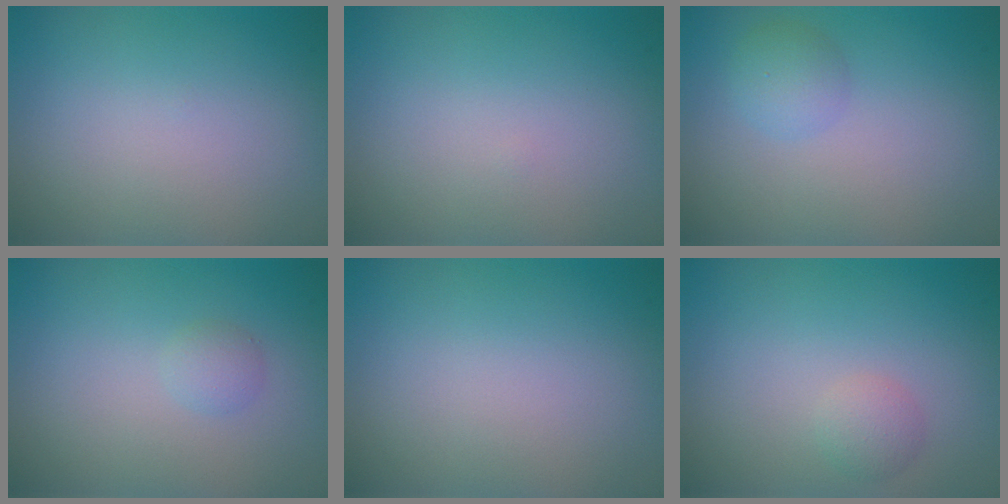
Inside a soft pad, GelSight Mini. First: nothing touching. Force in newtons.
{"total": 0.0}
{"total": 1.9, "press": 1.9, "slide": 0.1}
{"total": 1.1, "press": 1.1, "slide": 0.0}
{"total": 0.0}
{"total": 1.4, "press": 1.4, "slide": 0.0}